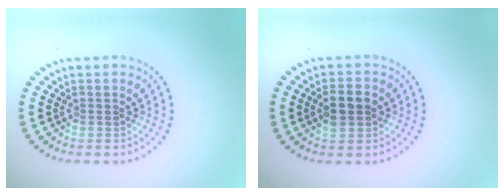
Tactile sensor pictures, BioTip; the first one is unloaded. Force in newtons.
{"total": 3.1, "press": 3.1, "slide": 0.3}